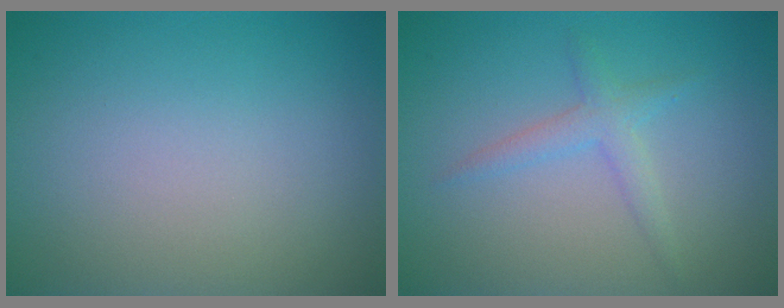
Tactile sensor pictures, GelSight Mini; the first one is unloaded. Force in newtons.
{"total": 1.9, "press": 1.9, "slide": 0.1}